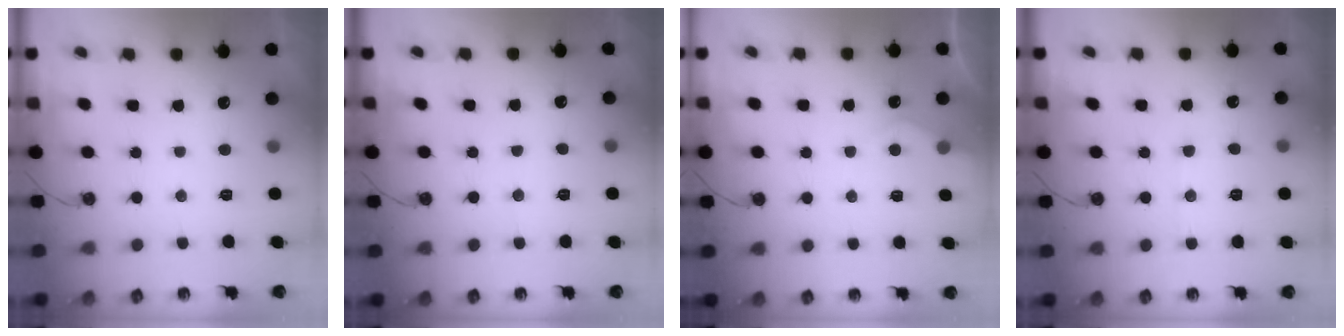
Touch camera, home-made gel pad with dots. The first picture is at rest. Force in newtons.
{"total": 5.2, "press": 5.2, "slide": 0.7}
{"total": 4.4, "press": 4.3, "slide": 0.5}
{"total": 6.3, "press": 6.2, "slide": 0.8}